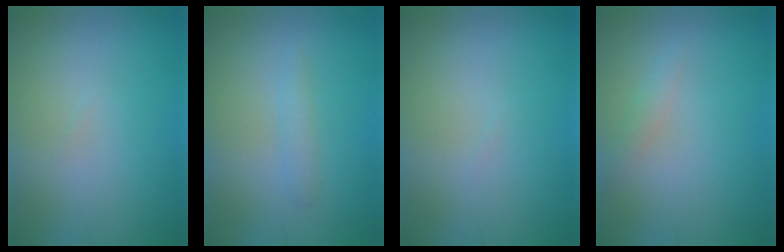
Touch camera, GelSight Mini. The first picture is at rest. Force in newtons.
{"total": 1.1, "press": 1.1, "slide": 0.1}
{"total": 0.0}
{"total": 1.1, "press": 1.1, "slide": 0.0}